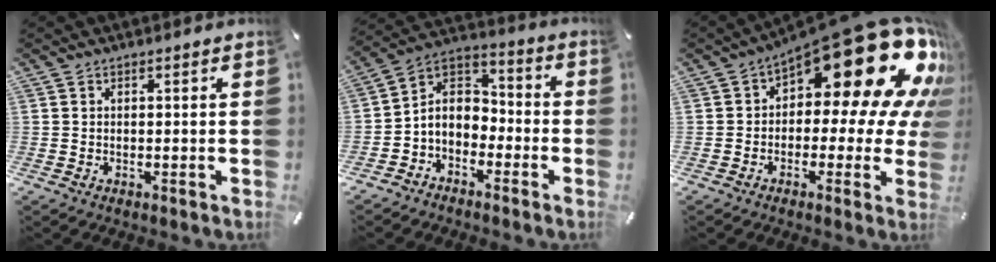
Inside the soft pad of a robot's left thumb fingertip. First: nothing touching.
{"total": 6.6, "force": [-3.0, 5.7, 1.4], "torque": [-0.055, 0.007, -0.064]}
{"total": 26.3, "force": [12.2, 10.4, 20.8], "torque": [-0.295, -0.094, 0.207]}